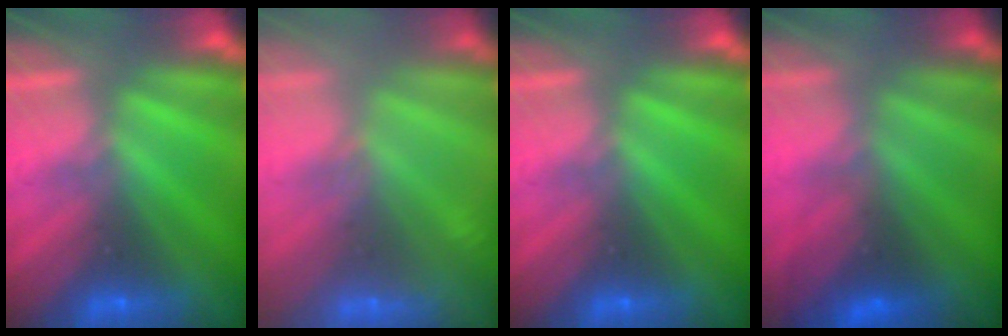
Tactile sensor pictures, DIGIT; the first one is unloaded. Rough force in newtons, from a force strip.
{"total": 2.4}
{"total": 0.0}
{"total": 3.2}